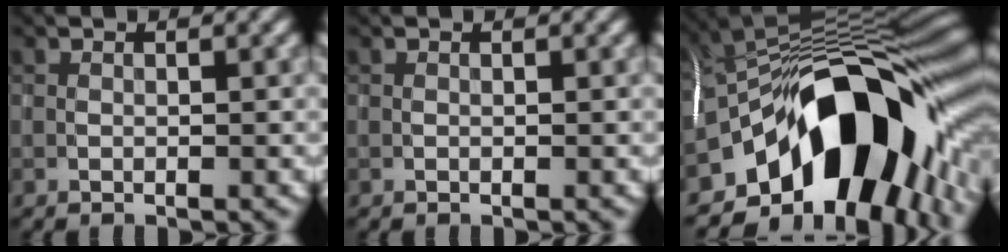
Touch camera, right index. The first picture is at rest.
{"total": 0.0}
{"total": 15.9, "force": [-6.1, 9.1, 11.6], "torque": [-0.150, 0.014, -0.108]}